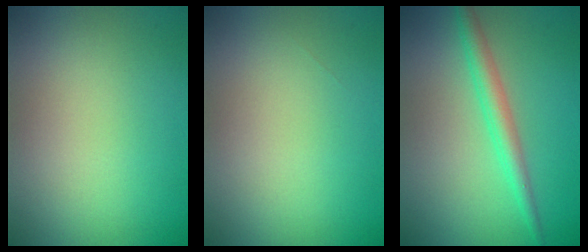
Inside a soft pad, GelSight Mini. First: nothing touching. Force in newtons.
{"total": 0.0}
{"total": 2.6, "press": 2.6, "slide": 0.1}